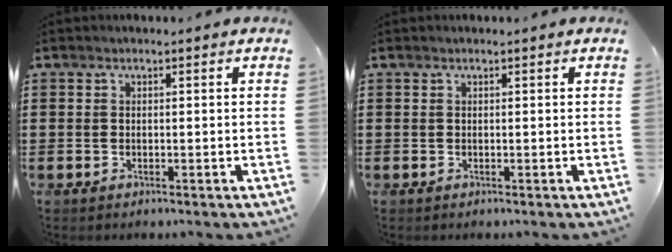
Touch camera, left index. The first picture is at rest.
{"total": 0.0}